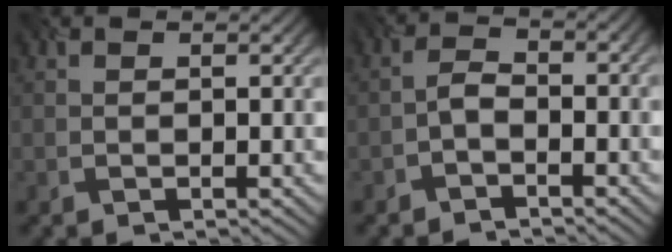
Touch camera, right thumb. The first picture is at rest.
{"total": 2.2, "force": [-2.0, 0.8, 0.7], "torque": [-0.019, 0.007, -0.038]}